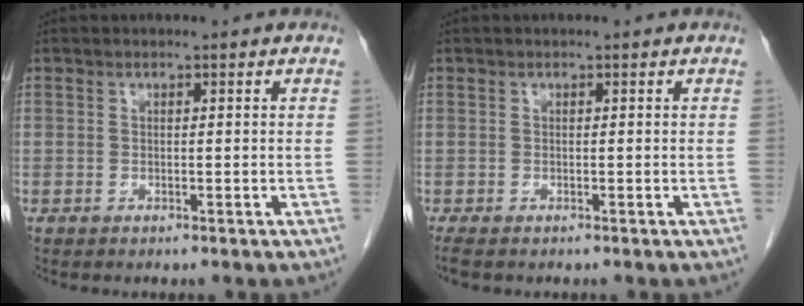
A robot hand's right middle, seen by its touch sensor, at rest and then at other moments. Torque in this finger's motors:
{"motor_torque": [0.31, -0.09, 0.16, 0.03]}